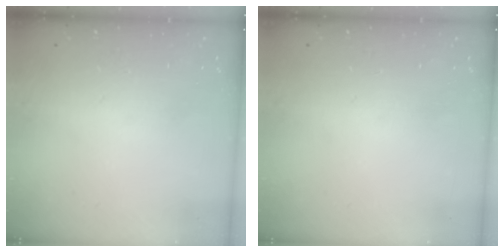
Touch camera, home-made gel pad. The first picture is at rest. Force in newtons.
{"total": 0.0}